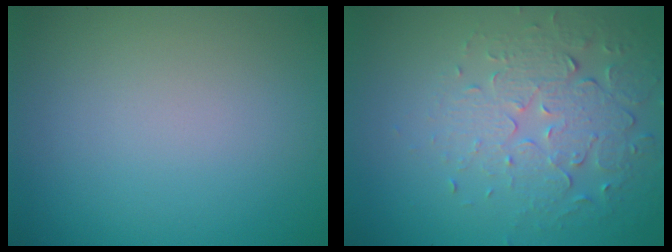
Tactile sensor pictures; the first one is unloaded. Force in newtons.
{"total": 5.4, "press": 3.7, "slide": 3.9}